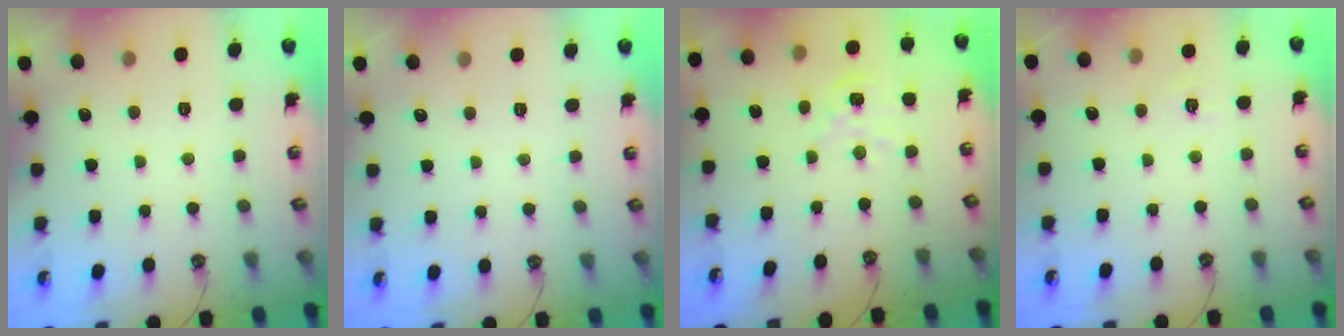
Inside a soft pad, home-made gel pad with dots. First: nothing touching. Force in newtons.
{"total": 0.0}
{"total": 2.8, "press": 2.7, "slide": 0.3}
{"total": 4.1, "press": 4.1, "slide": 0.6}